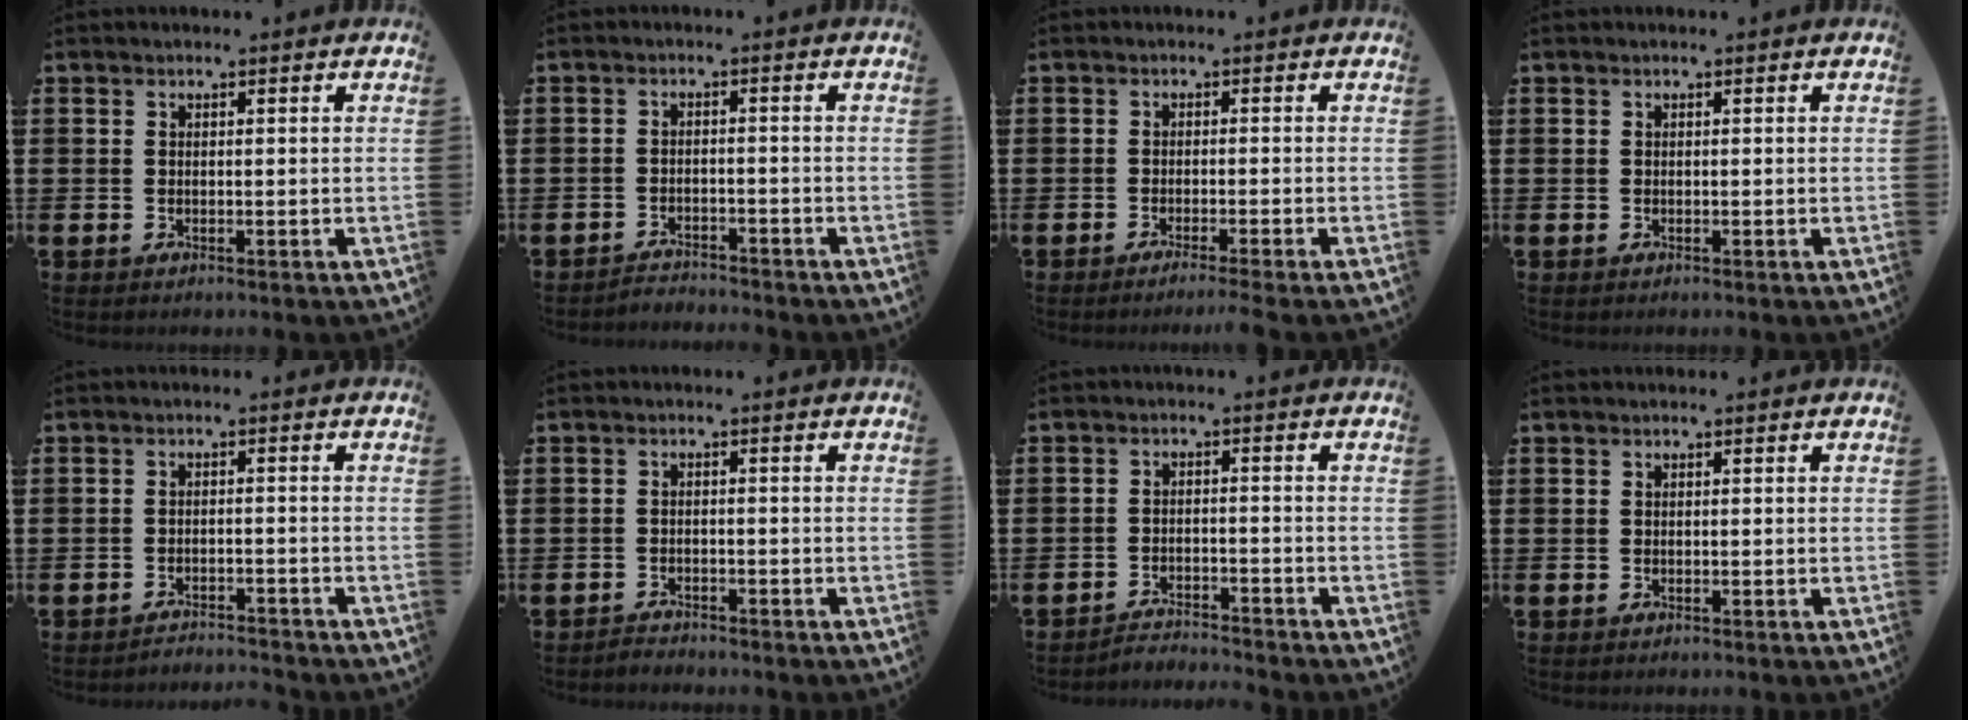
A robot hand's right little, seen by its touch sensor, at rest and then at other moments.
{"total": 2.0, "force": [-2.0, 0.0, -0.3], "torque": [-0.001, 0.004, -0.044]}
{"total": 1.2, "force": [-0.9, -0.3, 0.7], "torque": [-0.011, -0.002, -0.017]}
{"total": 0.0}
{"total": 2.0, "force": [-2.0, -0.1, -0.2], "torque": [-0.002, 0.003, -0.043]}
{"total": 1.3, "force": [-1.3, 0.1, -0.2], "torque": [-0.001, 0.004, -0.028]}
{"total": 2.6, "force": [-2.6, -0.1, -0.3], "torque": [-0.002, 0.004, -0.057]}
{"total": 0.0}